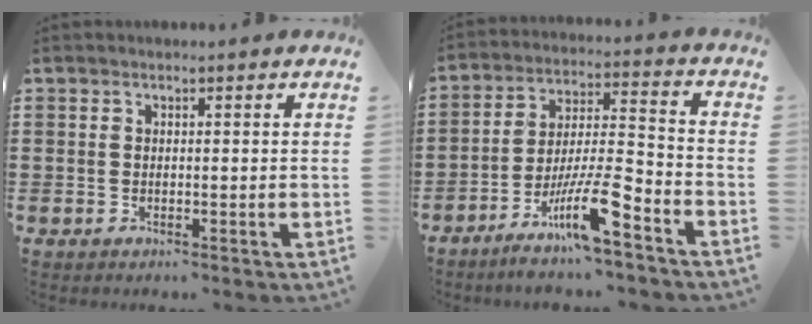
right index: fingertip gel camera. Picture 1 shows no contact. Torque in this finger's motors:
{"motor_torque": [0.98, -0.58, 0.84, 0.19]}